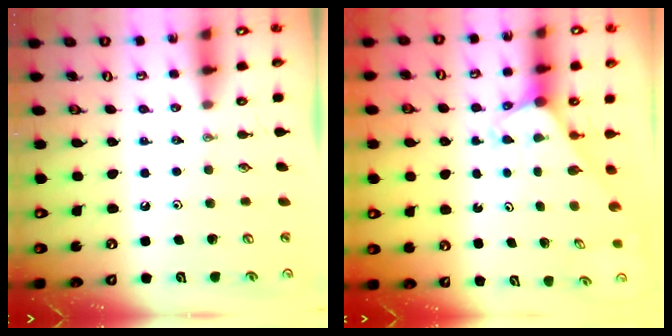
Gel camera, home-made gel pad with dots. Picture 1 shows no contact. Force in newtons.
{"total": 2.0, "press": 2.0, "slide": 0.1}